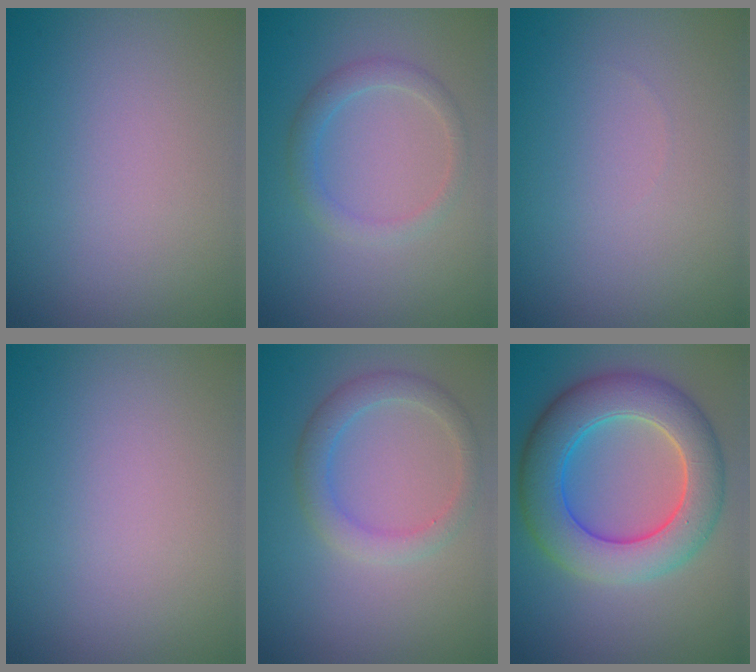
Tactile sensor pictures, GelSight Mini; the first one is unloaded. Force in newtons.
{"total": 2.0, "press": 2.0, "slide": 0.3}
{"total": 0.0}
{"total": 0.0}
{"total": 2.8, "press": 2.8, "slide": 0.2}
{"total": 8.4, "press": 8.4, "slide": 0.4}